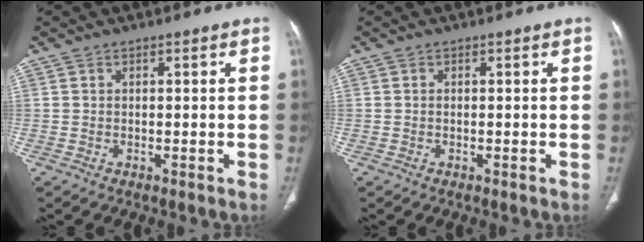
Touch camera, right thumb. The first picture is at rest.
{"total": 0.0}